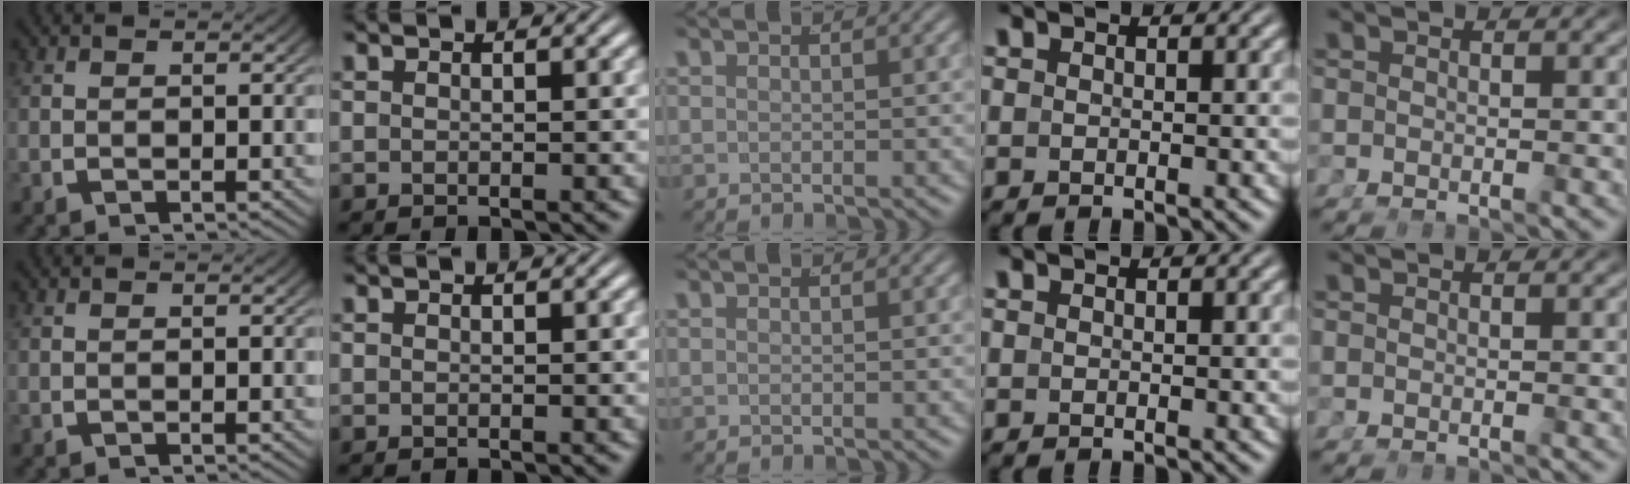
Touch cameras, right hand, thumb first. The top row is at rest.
{}